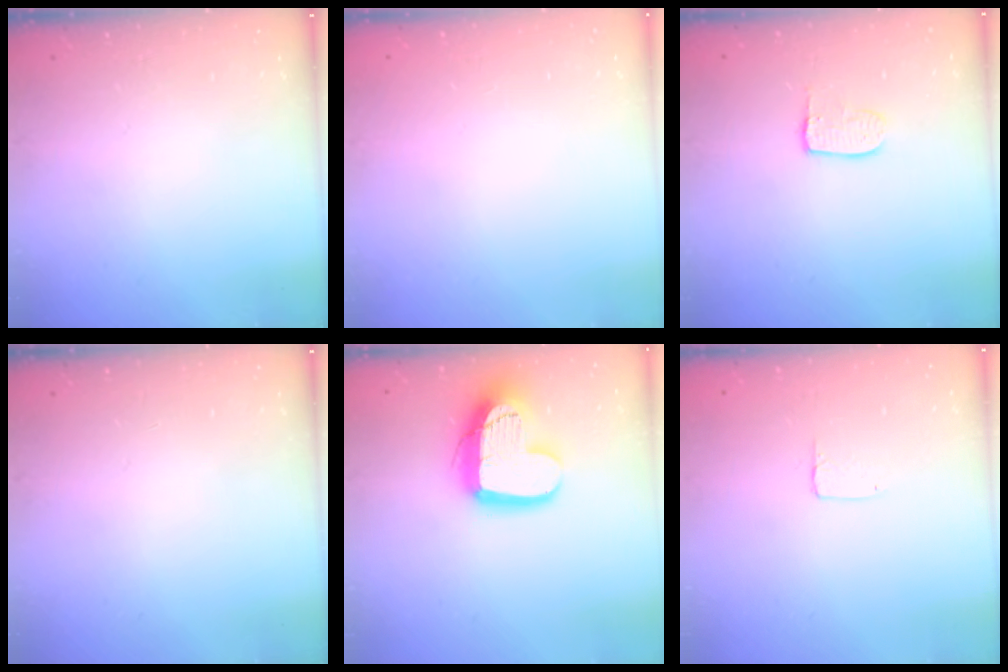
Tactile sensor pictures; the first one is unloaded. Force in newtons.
{"total": 0.0}
{"total": 6.3, "press": 6.3, "slide": 0.3}
{"total": 0.0}
{"total": 16.2, "press": 16.1, "slide": 1.3}
{"total": 3.7, "press": 3.6, "slide": 0.3}